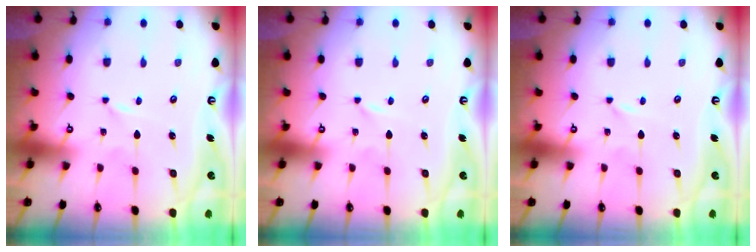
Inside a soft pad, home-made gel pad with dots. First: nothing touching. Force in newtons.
{"total": 0.0}
{"total": 0.0}